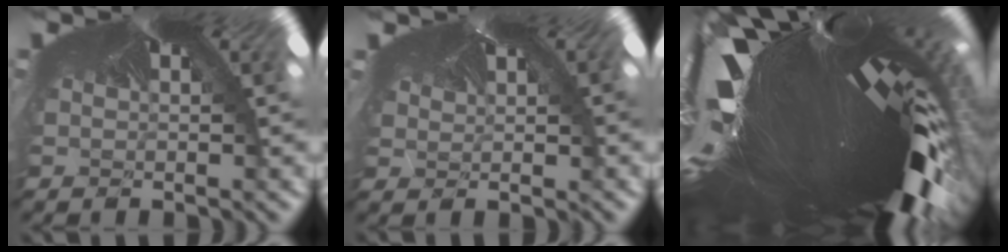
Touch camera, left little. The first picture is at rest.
{"total": 2.2, "force": [1.2, 1.0, 1.6], "torque": [-0.041, 0.009, 0.032]}
{"total": 6.4, "force": [-4.8, 0.9, 4.0], "torque": [-0.124, -0.106, -0.038]}